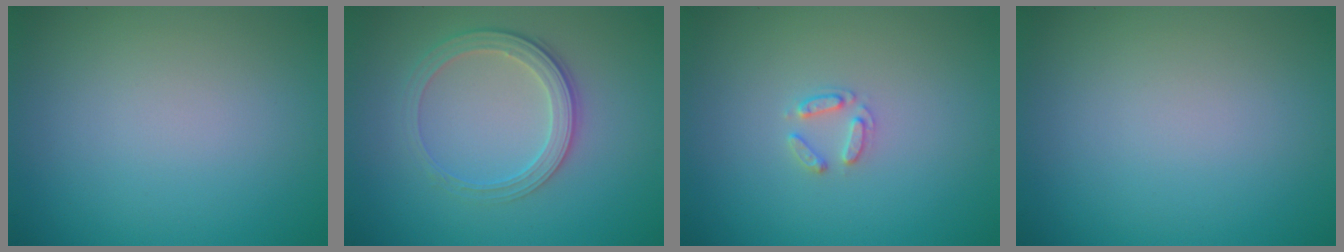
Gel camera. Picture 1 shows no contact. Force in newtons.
{"total": 2.8, "press": 2.7, "slide": 0.9}
{"total": 1.5, "press": 1.4, "slide": 0.2}
{"total": 0.0}